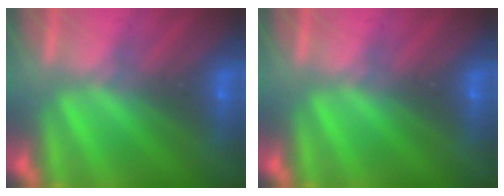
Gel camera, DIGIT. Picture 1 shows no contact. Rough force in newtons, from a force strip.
{"total": 0.0}